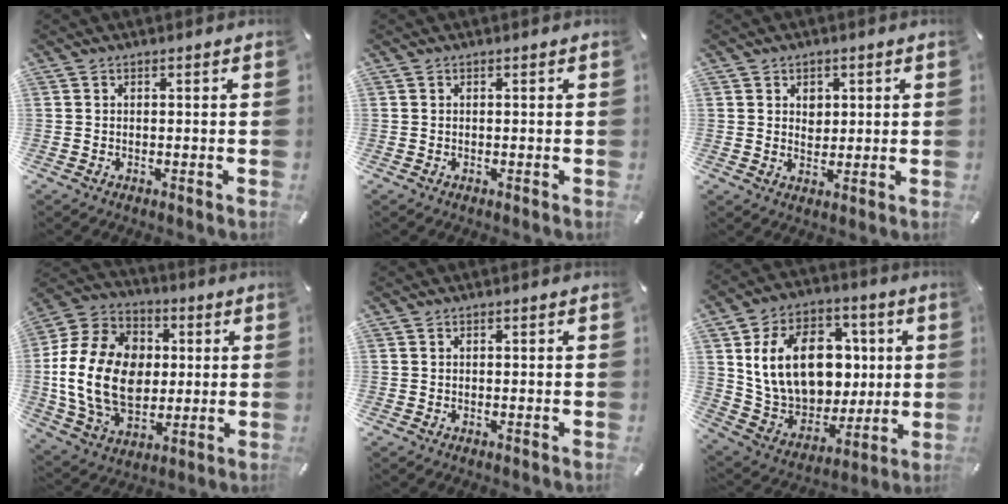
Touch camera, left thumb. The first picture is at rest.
{"total": 0.0}
{"total": 3.6, "force": [1.2, 3.1, 1.3], "torque": [-0.007, -0.004, 0.015]}
{"total": 21.0, "force": [-0.6, 16.1, 13.5], "torque": [-0.283, 0.014, -0.009]}
{"total": 0.0}
{"total": 20.4, "force": [4.0, 15.4, 12.8], "torque": [-0.246, -0.006, 0.079]}